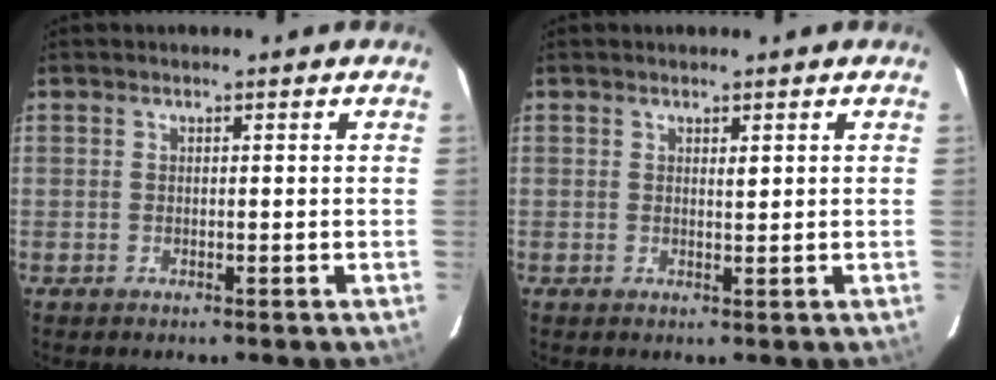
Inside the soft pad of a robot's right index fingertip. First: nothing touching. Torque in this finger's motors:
{"motor_torque": [0.12, 0.05, -0.01, 0.02]}